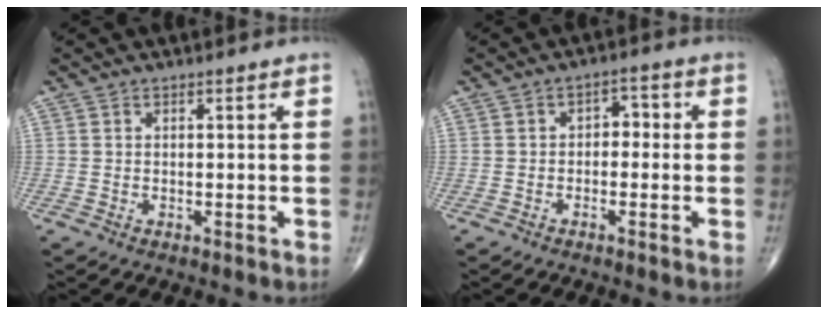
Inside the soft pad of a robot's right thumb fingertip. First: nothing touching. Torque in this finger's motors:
{"motor_torque": [-0.15, 0.08, 0.05, 0.12, 0.05]}